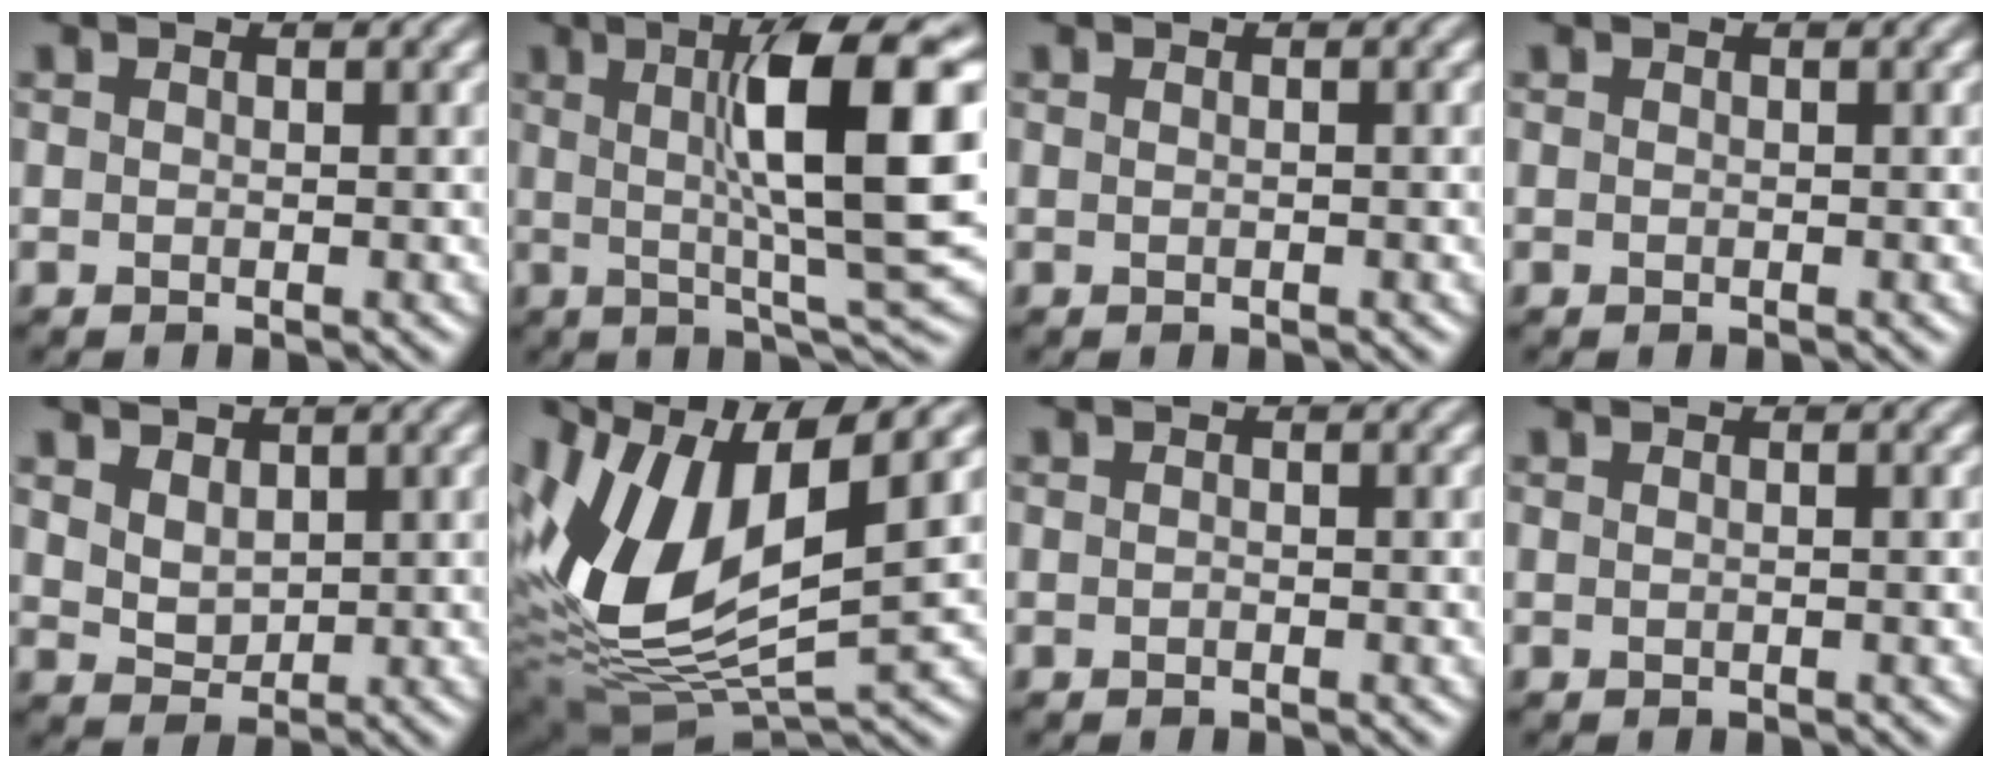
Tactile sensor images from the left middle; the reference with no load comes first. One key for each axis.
{"total": 11.0, "fx": 1.4, "fy": 1.9, "fz": 10.8, "tx": -0.142, "ty": 0.008, "tz": 0.027}
{"total": 0.8, "fx": -0.5, "fy": 0.3, "fz": 0.5, "tx": 0.000, "ty": 0.004, "tz": -0.013}
{"total": 0.0}
{"total": 3.4, "fx": 1.7, "fy": 2.4, "fz": 1.8, "tx": -0.048, "ty": 0.009, "tz": 0.044}
{"total": 12.6, "fx": 2.3, "fy": 6.5, "fz": 10.5, "tx": -0.219, "ty": 0.008, "tz": 0.041}
{"total": 0.7, "fx": -0.6, "fy": -0.2, "fz": -0.2, "tx": 0.003, "ty": 0.001, "tz": -0.007}
{"total": 1.0, "fx": -0.5, "fy": 0.4, "fz": 0.8, "tx": 0.000, "ty": 0.003, "tz": -0.014}